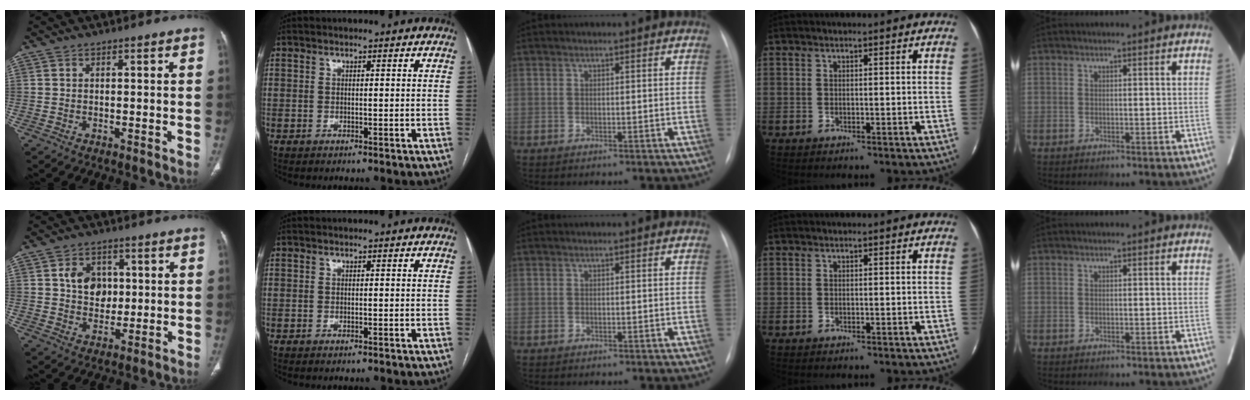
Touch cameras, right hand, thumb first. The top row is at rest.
{"thumb": {"total": 7.4, "force": [1.3, 5.9, 4.2], "torque": [-0.037, -0.004, 0.024]}}